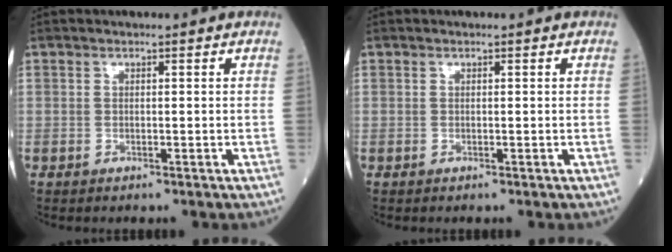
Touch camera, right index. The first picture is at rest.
{"total": 0.0}